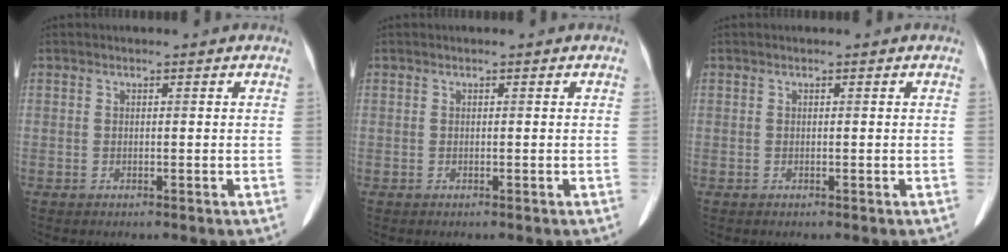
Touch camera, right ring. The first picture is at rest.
{"total": 0.0}
{"total": 0.0}